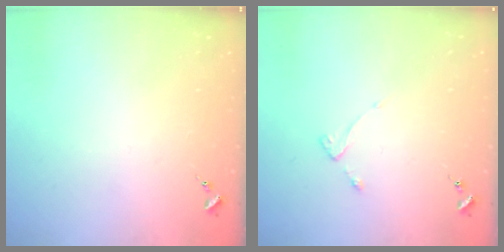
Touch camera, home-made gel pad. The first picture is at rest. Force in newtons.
{"total": 2.7, "press": 2.6, "slide": 0.5}